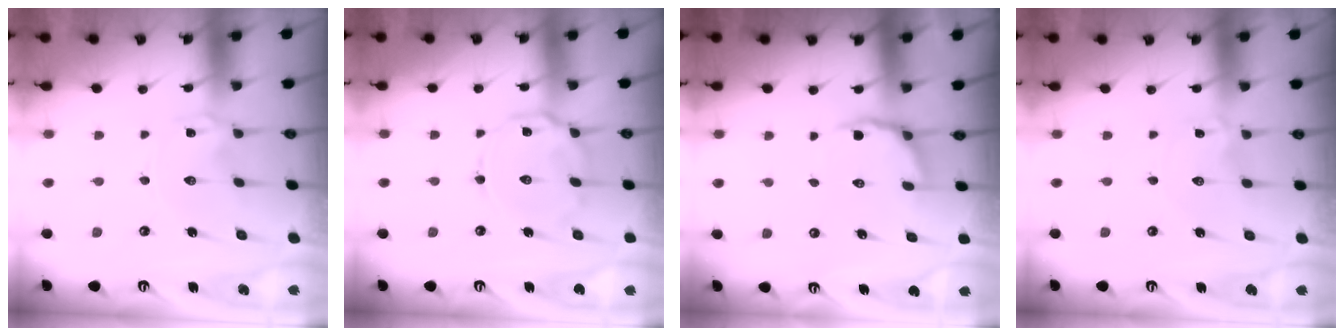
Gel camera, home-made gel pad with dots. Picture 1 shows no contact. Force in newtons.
{"total": 9.8, "press": 9.7, "slide": 0.6}
{"total": 4.7, "press": 4.0, "slide": 2.5}
{"total": 0.6, "press": 0.5, "slide": 0.1}